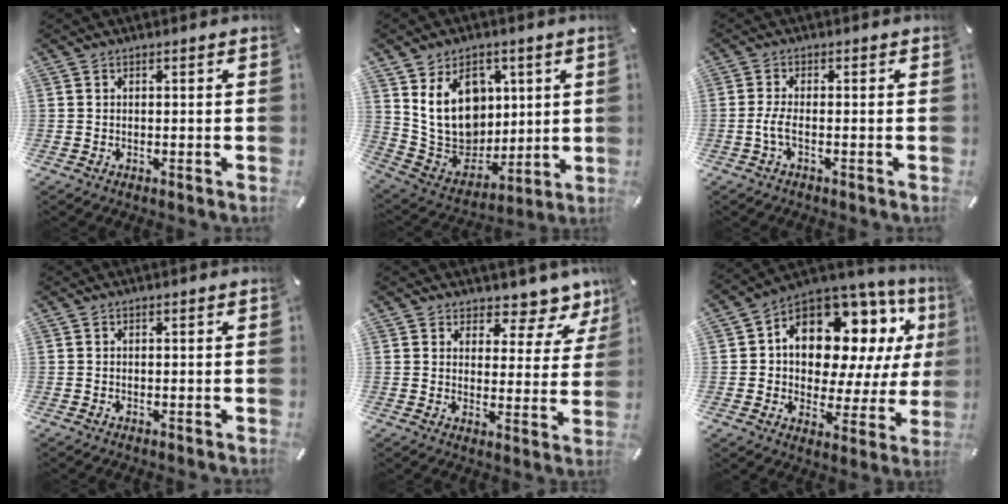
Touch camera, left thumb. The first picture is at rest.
{"total": 16.3, "force": [5.0, 13.3, 8.0], "torque": [-0.149, -0.023, 0.104]}
{"total": 3.4, "force": [-0.8, 0.9, 3.2], "torque": [-0.070, -0.004, -0.018]}
{"total": 0.0}
{"total": 7.6, "force": [6.5, 3.4, 2.0], "torque": [-0.024, -0.064, 0.110]}
{"total": 15.2, "force": [6.5, 10.2, 9.1], "torque": [-0.148, -0.055, 0.114]}